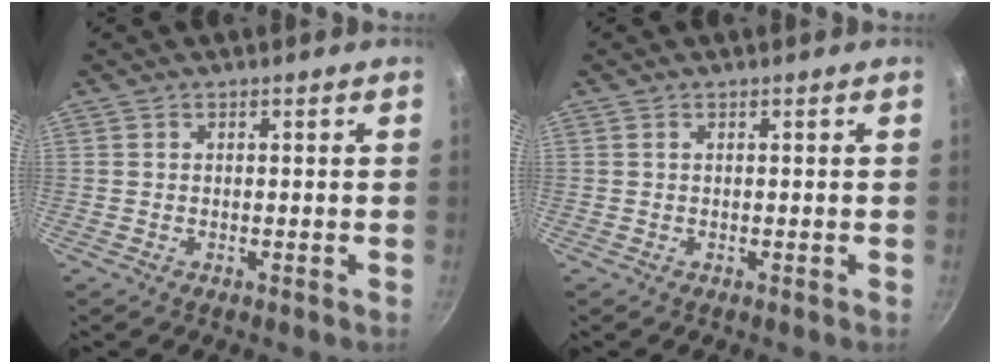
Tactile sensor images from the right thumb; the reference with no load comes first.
{"total": 0.0}